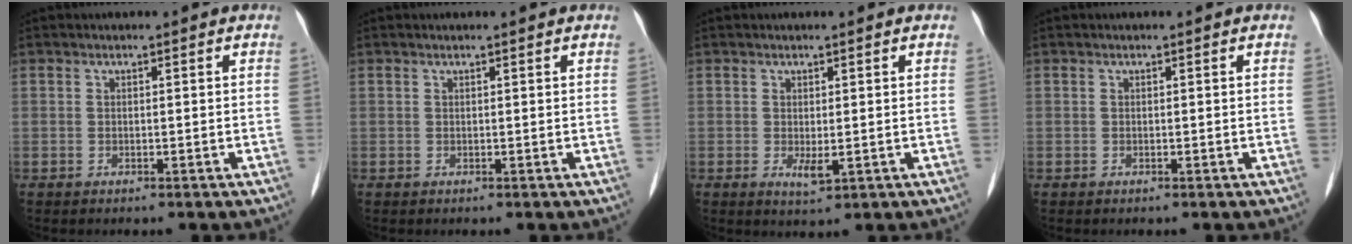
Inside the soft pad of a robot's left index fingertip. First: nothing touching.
{"total": 1.1, "force": [1.0, 0.0, 0.4], "torque": [-0.013, 0.007, 0.014]}
{"total": 2.3, "force": [0.2, 0.7, 2.2], "torque": [-0.038, -0.006, 0.008]}
{"total": 0.0}